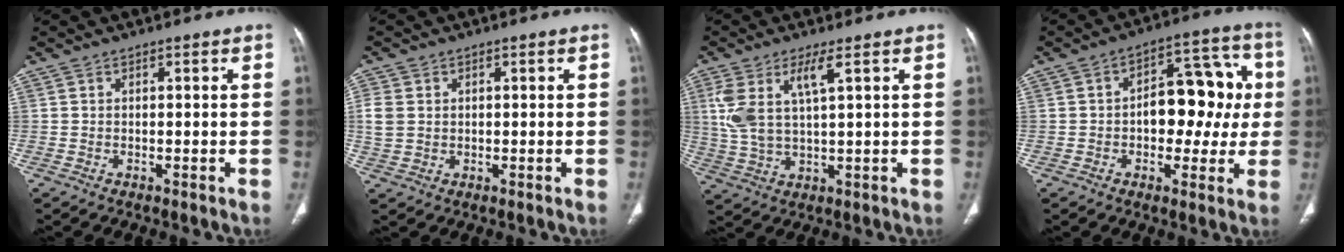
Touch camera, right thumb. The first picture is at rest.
{"total": 4.4, "force": [0.6, 3.6, 2.5], "torque": [-0.057, 0.004, 0.017]}
{"total": 8.7, "force": [3.2, 2.8, 7.6], "torque": [-0.183, -0.007, 0.072]}
{"total": 14.9, "force": [0.1, 9.0, 11.9], "torque": [-0.101, 0.043, -0.001]}